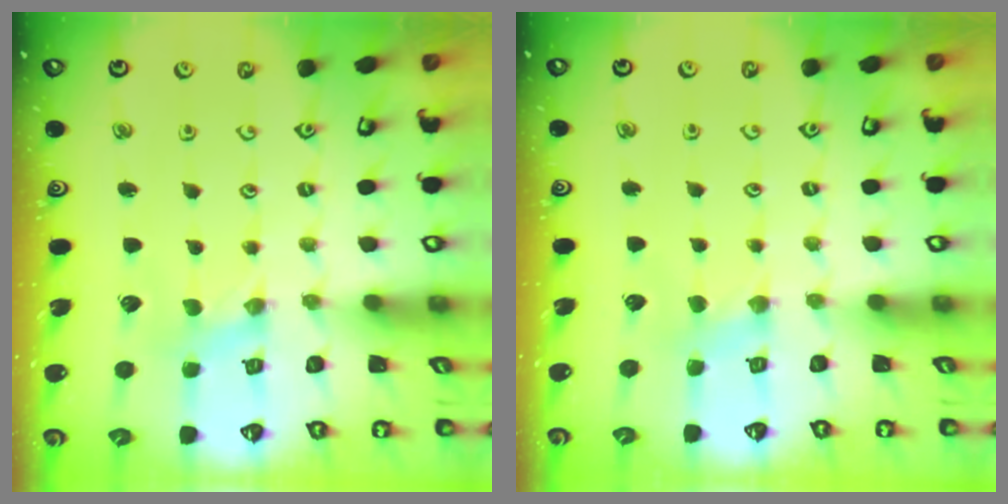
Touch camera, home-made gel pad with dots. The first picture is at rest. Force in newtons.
{"total": 2.7, "press": 2.7, "slide": 0.4}